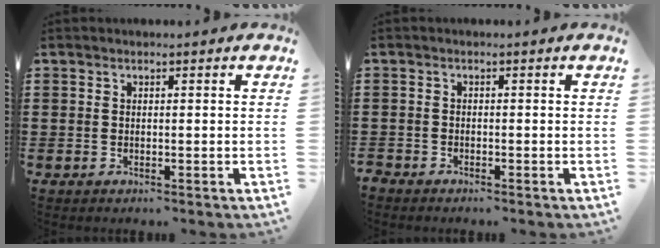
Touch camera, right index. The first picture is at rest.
{"total": 0.9, "force": [-0.9, 0.2, -0.1], "torque": [-0.002, 0.001, -0.020]}